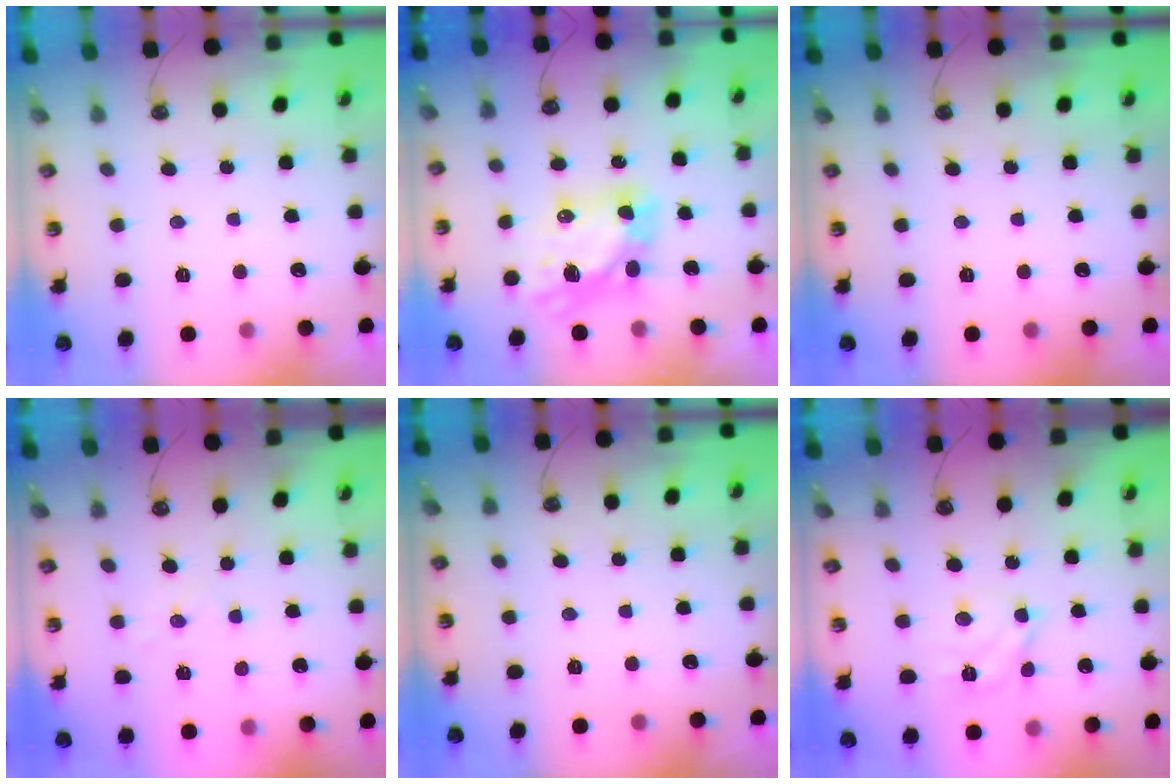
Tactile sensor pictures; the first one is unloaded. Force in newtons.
{"total": 9.1, "press": 9.0, "slide": 1.1}
{"total": 0.0}
{"total": 3.1, "press": 3.1, "slide": 0.3}
{"total": 0.0}
{"total": 7.6, "press": 7.6, "slide": 0.6}